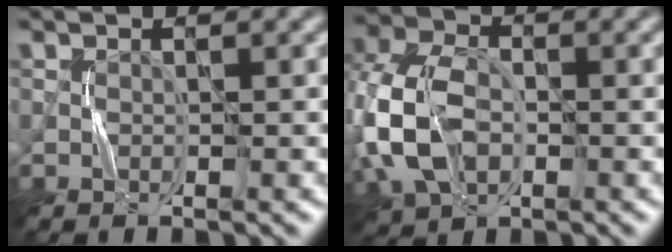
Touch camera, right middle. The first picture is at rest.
{"total": 8.8, "force": [-1.5, 6.2, 6.1], "torque": [-0.163, 0.002, -0.043]}